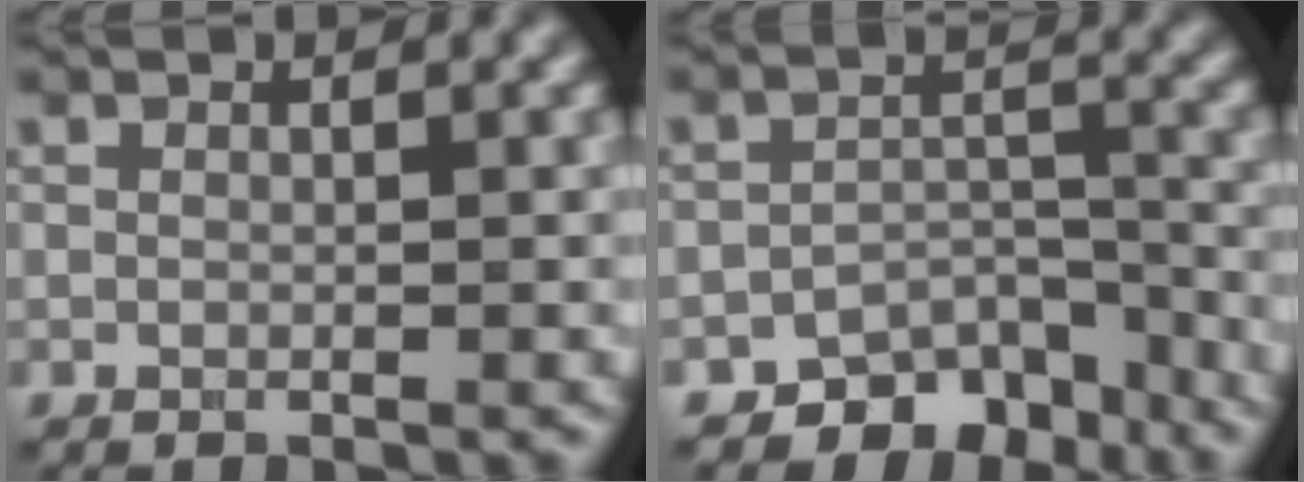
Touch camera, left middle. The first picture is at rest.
{"total": 5.6, "force": [-4.8, 2.5, 1.5], "torque": [-0.004, -0.009, -0.069]}